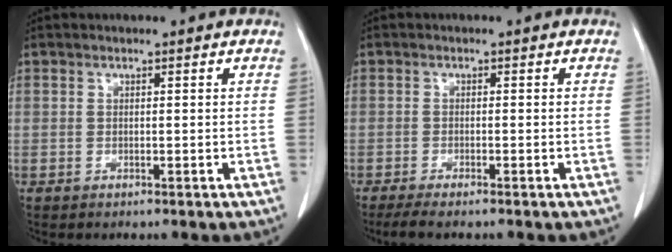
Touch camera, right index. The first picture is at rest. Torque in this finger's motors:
{"motor_torque": [-0.04, 0.05, 0.09, 0.01]}